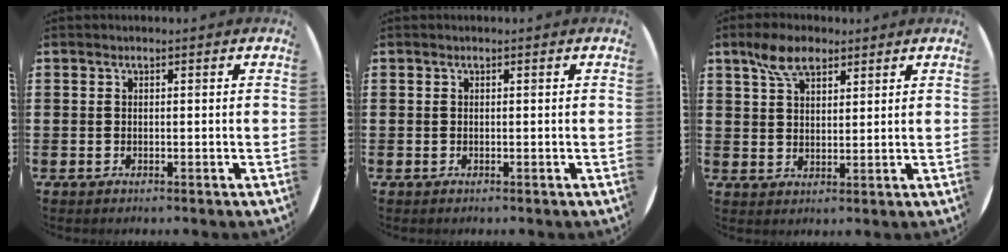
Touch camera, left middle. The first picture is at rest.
{"total": 0.0}
{"total": 5.7, "force": [3.9, 2.8, 3.0], "torque": [-0.062, 0.005, 0.071]}